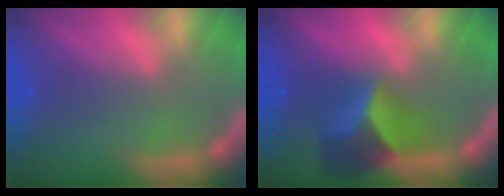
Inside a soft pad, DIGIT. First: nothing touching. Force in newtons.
{"total": 6.0}